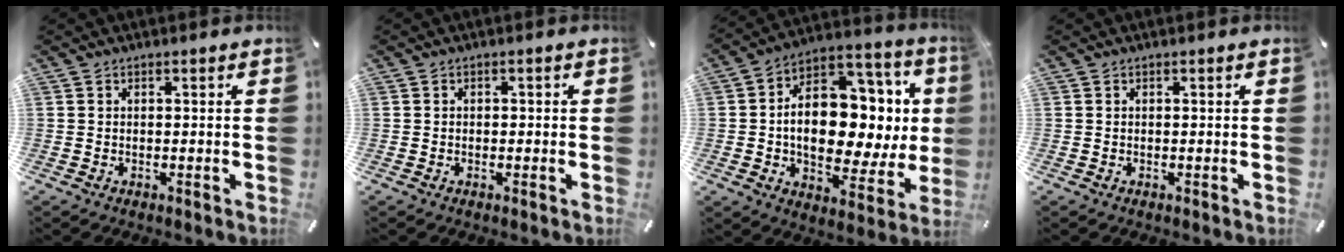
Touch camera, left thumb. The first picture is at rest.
{"total": 0.7, "force": [-0.3, 0.6, 0.3], "torque": [-0.004, 0.003, -0.008]}
{"total": 18.0, "force": [0.9, 11.6, 13.8], "torque": [-0.227, -0.028, 0.018]}
{"total": 0.0}